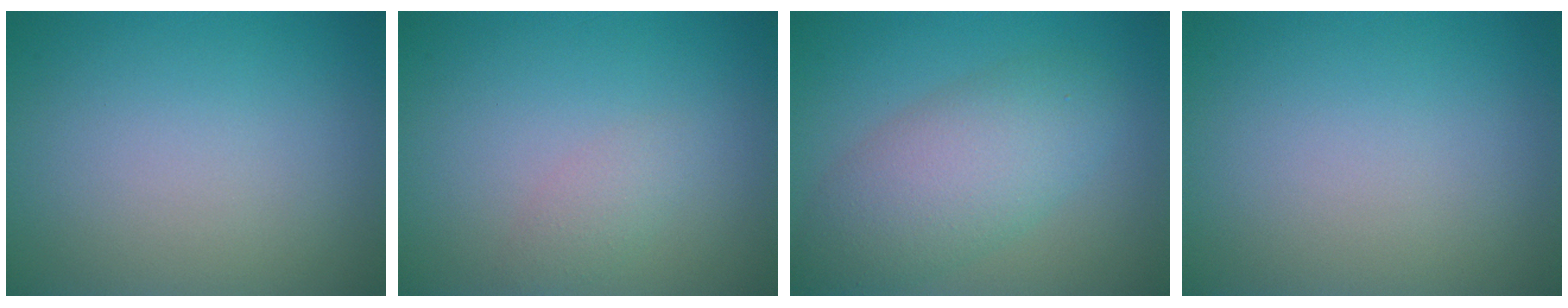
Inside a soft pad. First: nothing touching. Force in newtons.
{"total": 1.4, "press": 1.4, "slide": 0.1}
{"total": 5.9, "press": 5.9, "slide": 0.1}
{"total": 0.0}